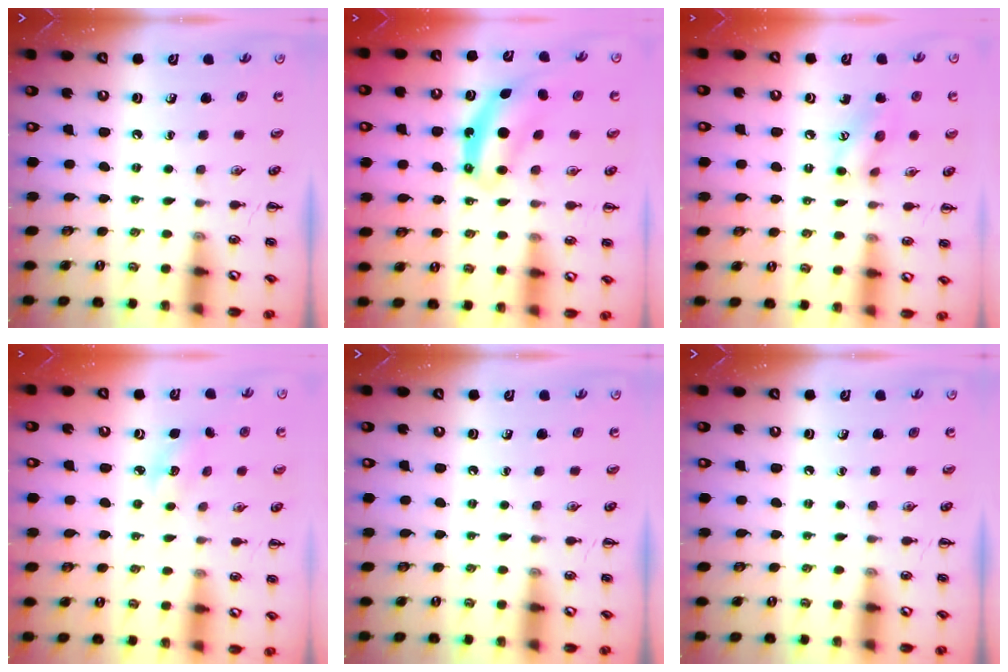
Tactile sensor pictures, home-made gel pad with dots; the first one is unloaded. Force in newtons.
{"total": 7.1, "press": 7.1, "slide": 0.3}
{"total": 8.6, "press": 8.6, "slide": 0.4}
{"total": 3.8, "press": 3.6, "slide": 1.1}
{"total": 0.0}
{"total": 0.0}